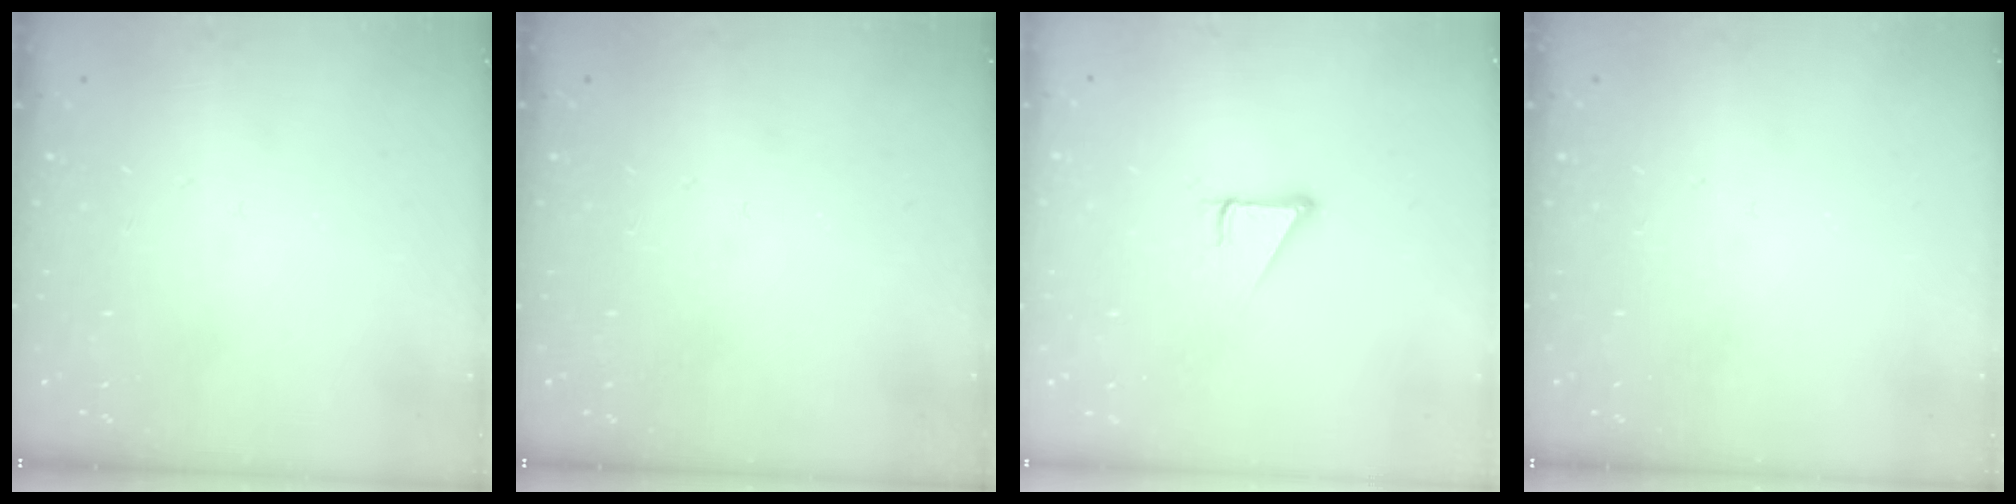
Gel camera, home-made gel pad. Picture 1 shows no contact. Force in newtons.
{"total": 0.0}
{"total": 3.0, "press": 3.0, "slide": 0.2}
{"total": 0.0}